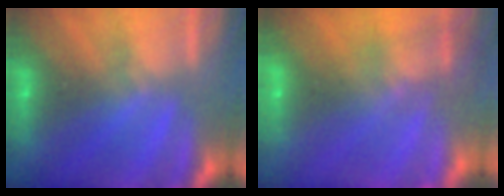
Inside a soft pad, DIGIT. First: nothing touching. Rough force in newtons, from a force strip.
{"total": 7.0}